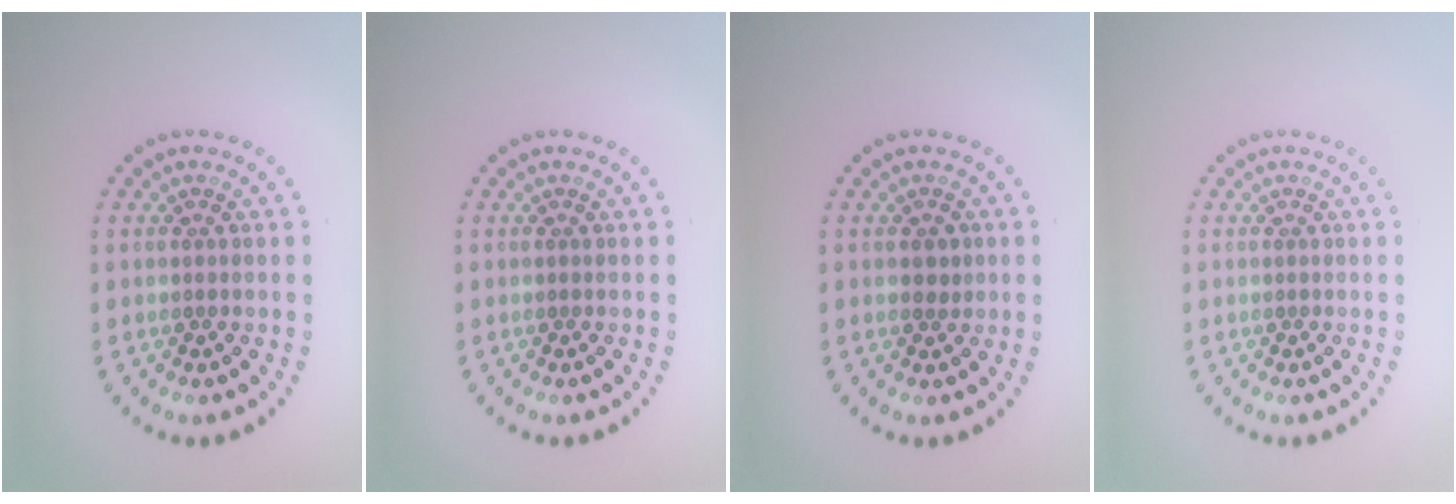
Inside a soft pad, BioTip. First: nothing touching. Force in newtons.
{"total": 0.0}
{"total": 1.3, "press": 1.3, "slide": 0.2}
{"total": 0.0}